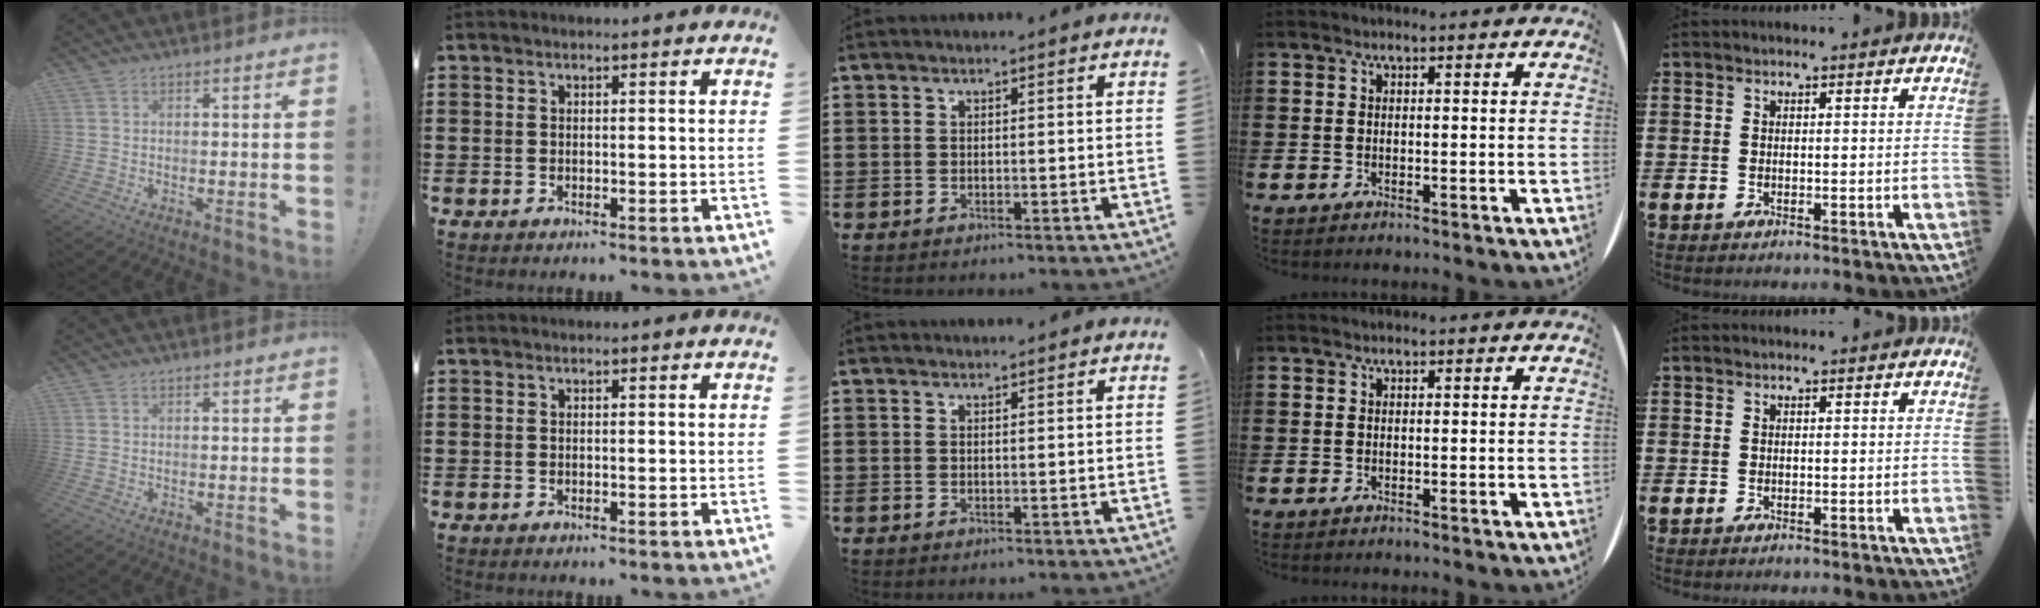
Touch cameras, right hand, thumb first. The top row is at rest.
{"middle": {"total": 0.7, "force": [0.7, 0.0, 0.0], "torque": [-0.001, -0.003, 0.013]}}